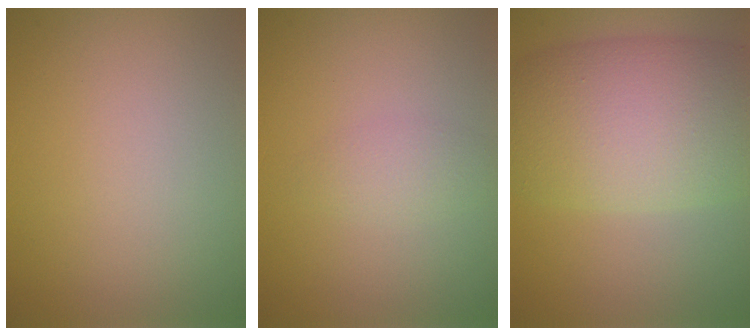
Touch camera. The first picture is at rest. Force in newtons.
{"total": 1.6, "press": 1.6, "slide": 0.1}
{"total": 10.8, "press": 10.8, "slide": 0.5}